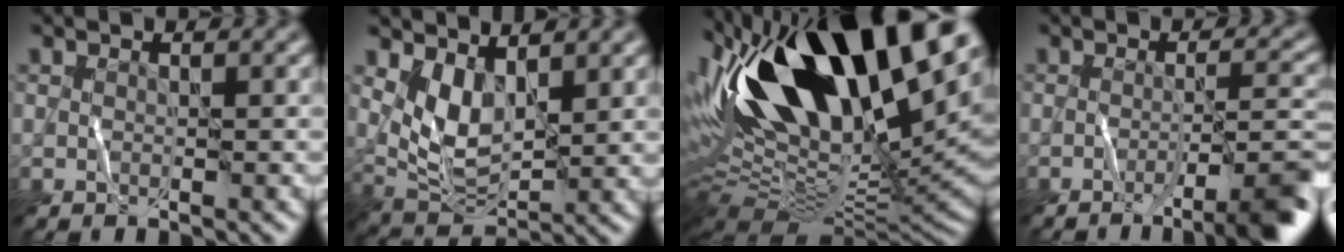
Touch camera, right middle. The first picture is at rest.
{"total": 3.9, "force": [1.5, 2.1, 3.0], "torque": [-0.073, -0.005, 0.045]}
{"total": 18.6, "force": [5.7, 7.1, 16.2], "torque": [-0.276, 0.031, 0.111]}
{"total": 5.3, "force": [-2.6, 0.6, 4.5], "torque": [-0.059, 0.009, -0.035]}